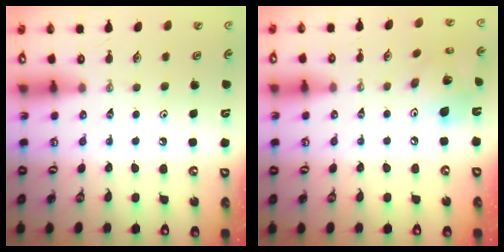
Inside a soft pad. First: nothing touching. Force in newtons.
{"total": 13.5, "press": 13.3, "slide": 2.4}